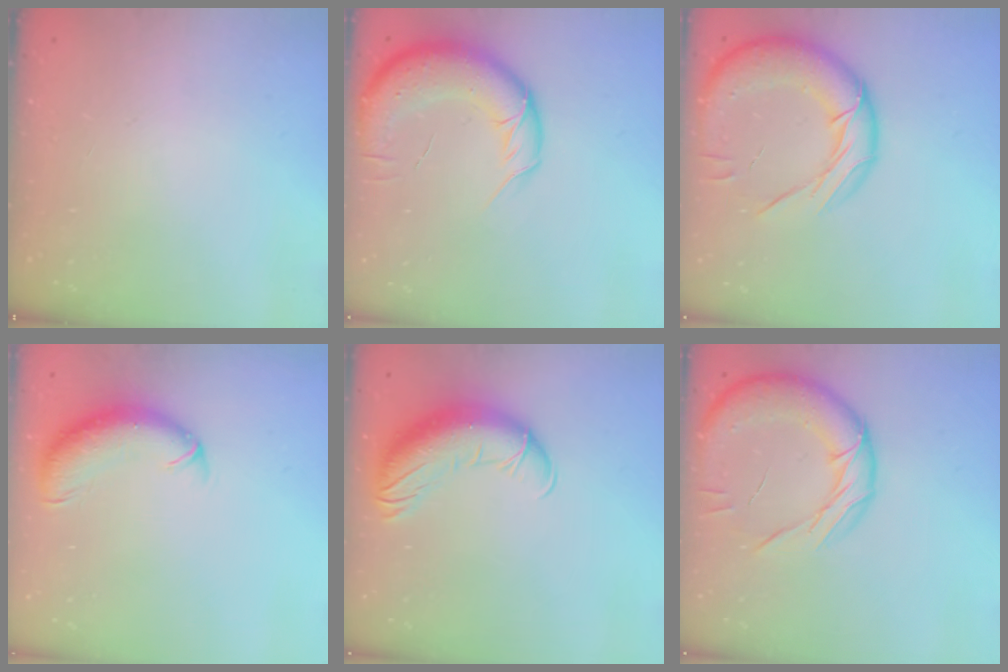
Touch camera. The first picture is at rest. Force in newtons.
{"total": 14.6, "press": 14.3, "slide": 3.1}
{"total": 18.6, "press": 18.2, "slide": 3.5}
{"total": 11.5, "press": 11.2, "slide": 2.6}
{"total": 14.8, "press": 14.3, "slide": 3.6}
{"total": 15.2, "press": 15.1, "slide": 1.7}